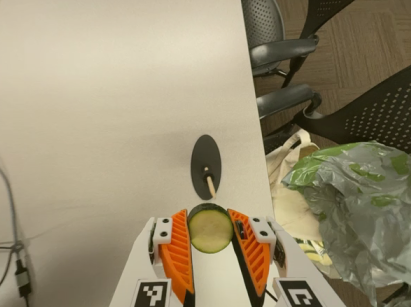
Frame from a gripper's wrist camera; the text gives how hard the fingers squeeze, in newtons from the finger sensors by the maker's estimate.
{"total": 8.2, "left": 7.8, "right": 8.6}